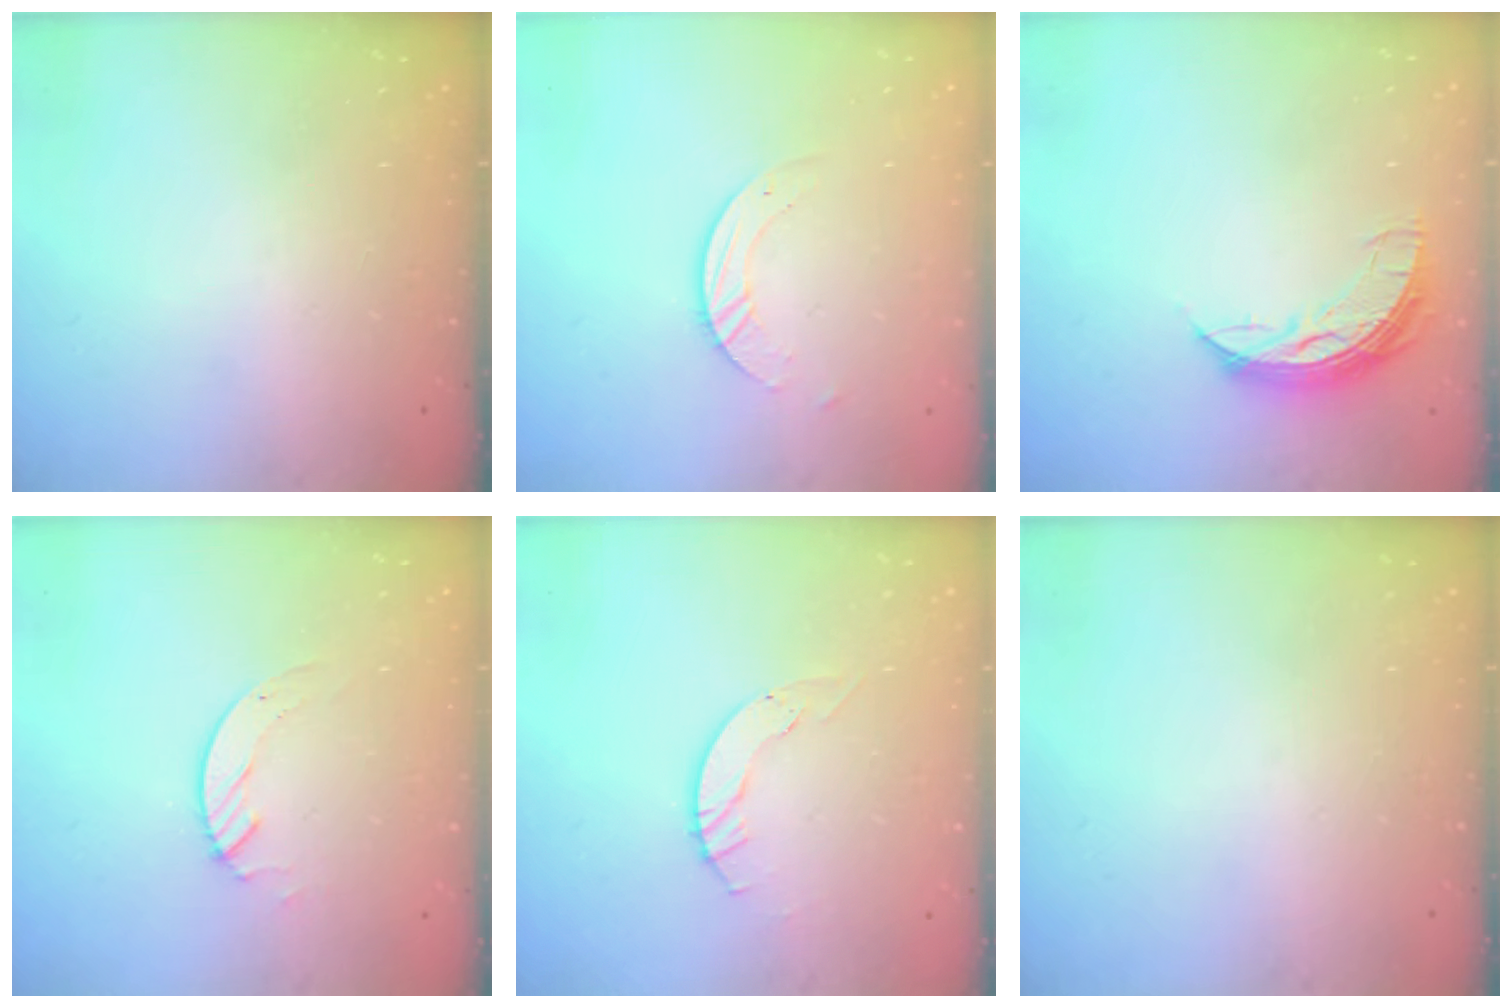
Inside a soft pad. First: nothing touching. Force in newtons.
{"total": 3.4, "press": 3.4, "slide": 0.1}
{"total": 7.7, "press": 7.6, "slide": 0.6}
{"total": 3.1, "press": 3.1, "slide": 0.3}
{"total": 4.0, "press": 4.0, "slide": 0.4}
{"total": 0.0}